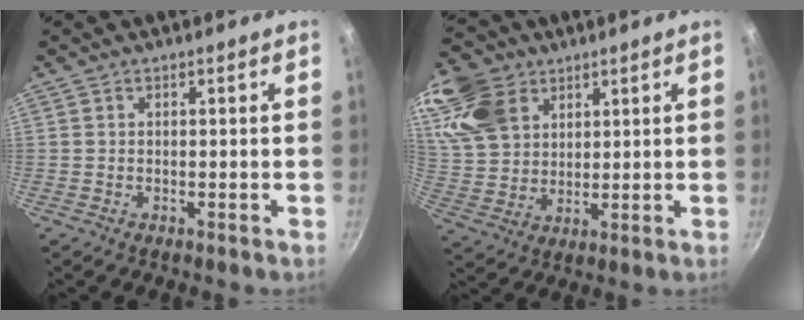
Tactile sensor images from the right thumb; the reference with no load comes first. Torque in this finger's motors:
{"motor_torque": [-0.23, 1.51, 0.28, 0.28, 0.21]}